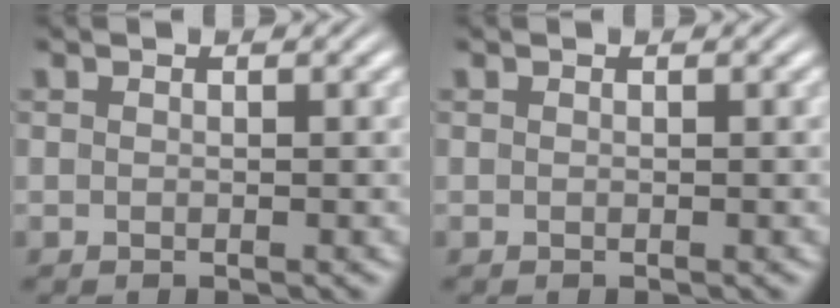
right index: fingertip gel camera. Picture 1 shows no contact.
{"total": 0.0}